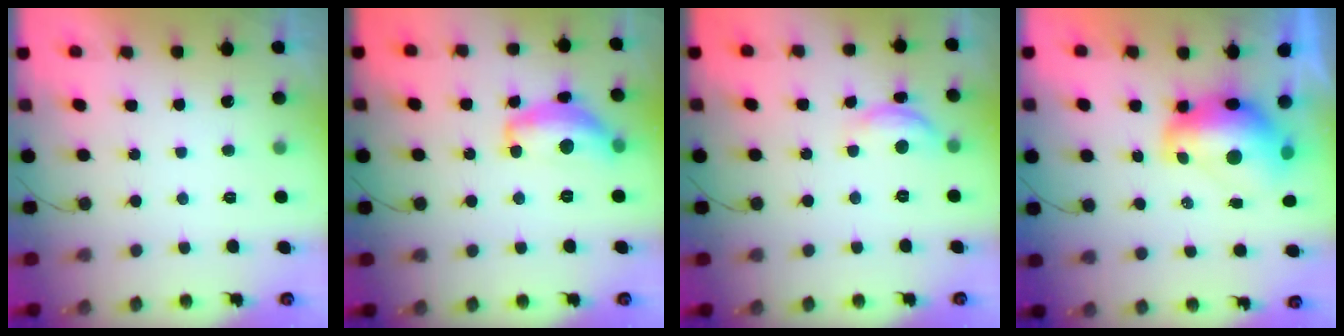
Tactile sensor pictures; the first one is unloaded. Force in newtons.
{"total": 14.3, "press": 14.2, "slide": 1.1}
{"total": 9.3, "press": 9.3, "slide": 0.5}
{"total": 11.3, "press": 11.2, "slide": 1.0}